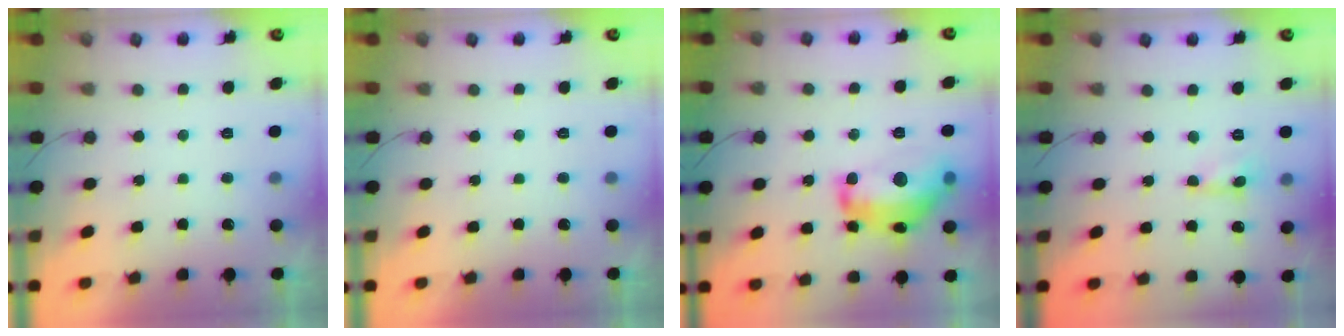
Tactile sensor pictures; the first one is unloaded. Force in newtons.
{"total": 0.0}
{"total": 16.9, "press": 16.8, "slide": 1.4}
{"total": 0.0}